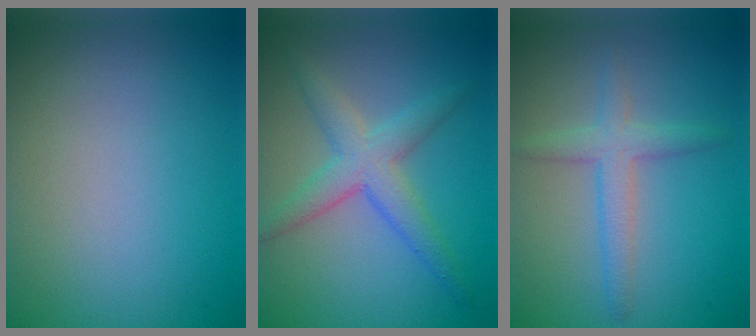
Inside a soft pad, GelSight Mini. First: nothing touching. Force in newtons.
{"total": 4.1, "press": 4.1, "slide": 0.1}
{"total": 2.7, "press": 2.7, "slide": 0.2}